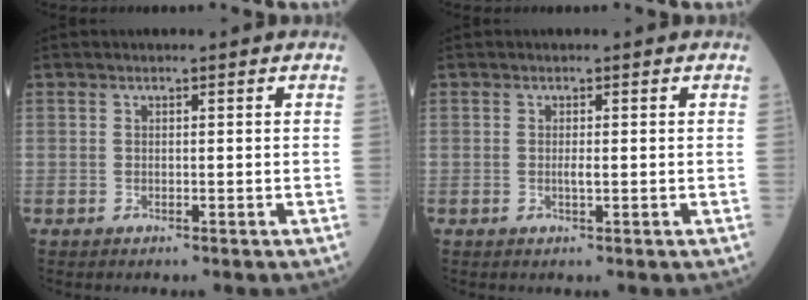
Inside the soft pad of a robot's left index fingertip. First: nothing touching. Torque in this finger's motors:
{"motor_torque": [0.46, 0.25, 0.02, 0.00]}